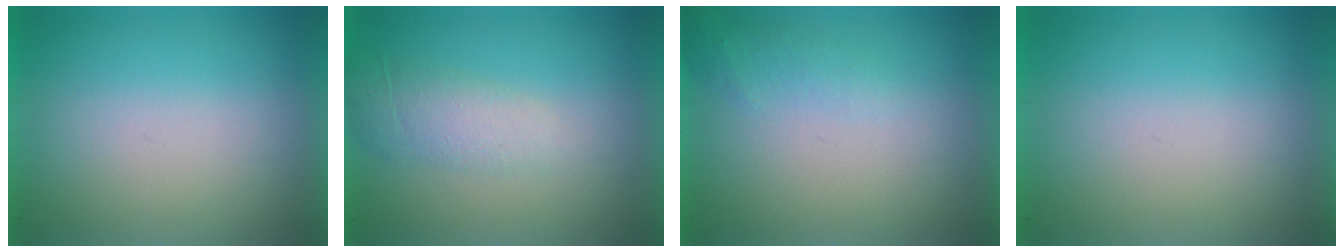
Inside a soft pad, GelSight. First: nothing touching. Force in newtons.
{"total": 2.0}
{"total": 1.3}
{"total": 0.0}